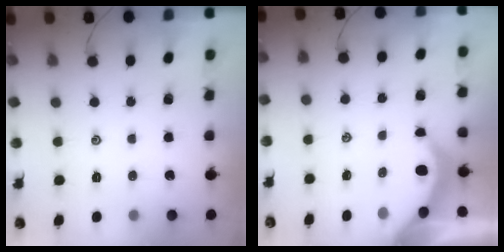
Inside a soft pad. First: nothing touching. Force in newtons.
{"total": 3.5, "press": 3.5, "slide": 0.4}